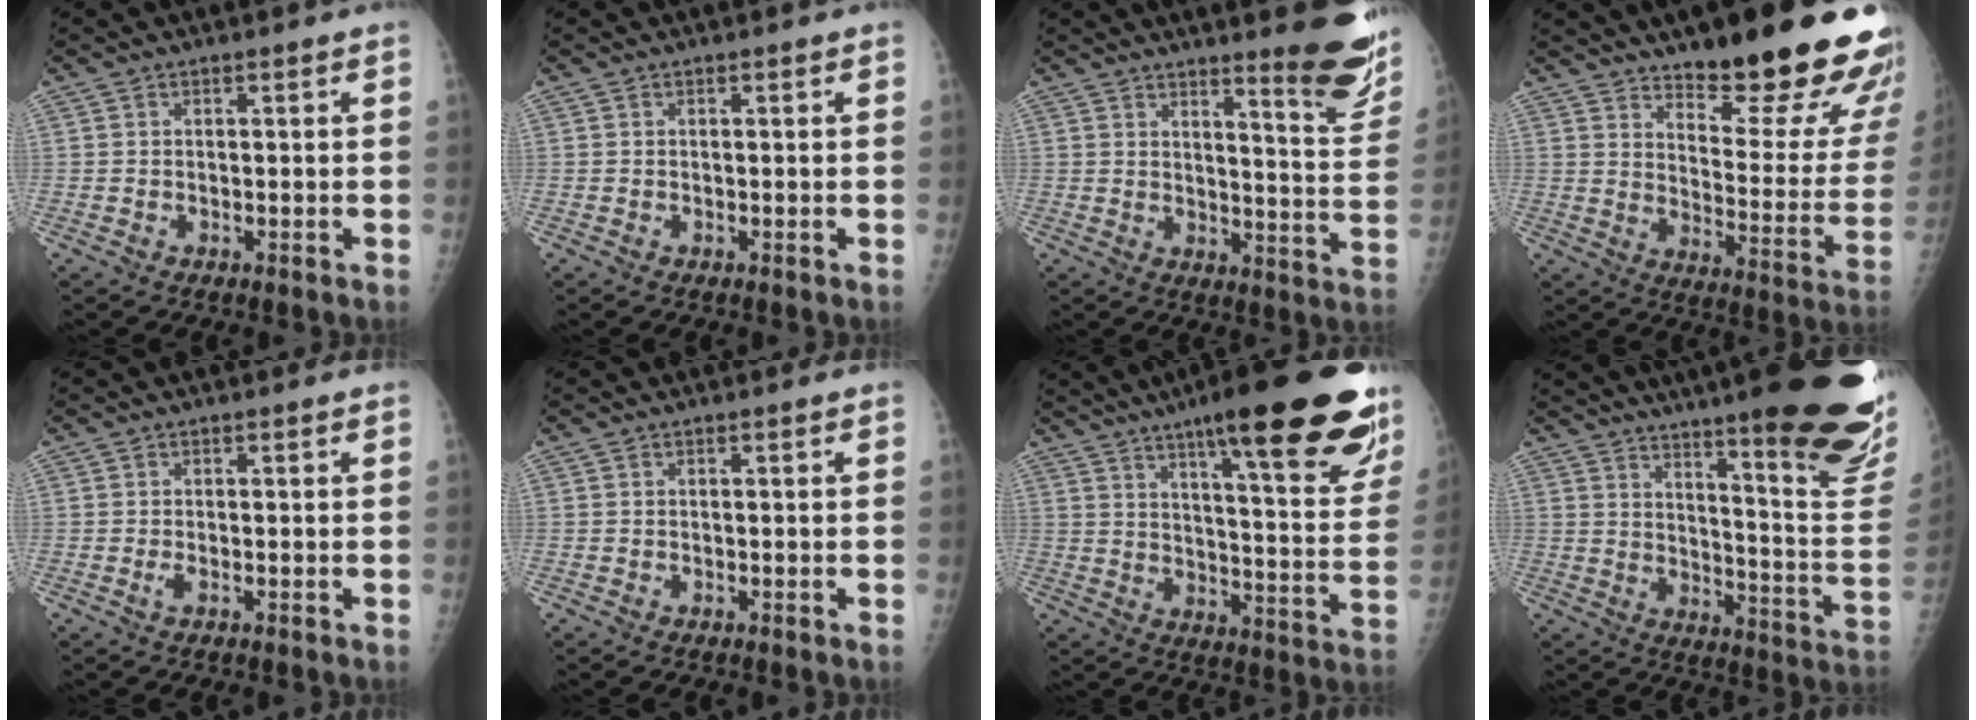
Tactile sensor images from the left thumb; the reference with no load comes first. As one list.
[{"total": 0.0}, {"total": 14.0, "force": [9.9, 2.4, 9.6], "torque": [-0.091, -0.079, 0.128]}, {"total": 25.2, "force": [18.0, 6.6, 16.4], "torque": [-0.179, -0.113, 0.241]}, {"total": 1.1, "force": [0.0, 0.3, 1.0], "torque": [-0.021, 0.000, 0.002]}, {"total": 0.0}, {"total": 28.6, "force": [18.5, 5.5, 21.1], "torque": [-0.251, -0.062, 0.251]}, {"total": 30.8, "force": [21.5, 4.8, 21.5], "torque": [-0.227, -0.112, 0.287]}]